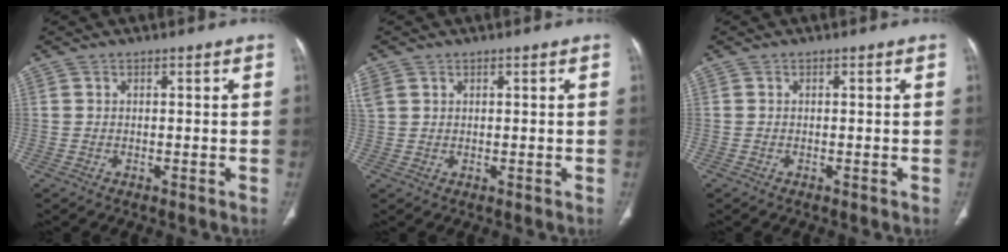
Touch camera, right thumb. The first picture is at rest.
{"total": 3.2, "force": [1.3, 2.6, 1.3], "torque": [-0.040, 0.012, 0.037]}
{"total": 0.0}